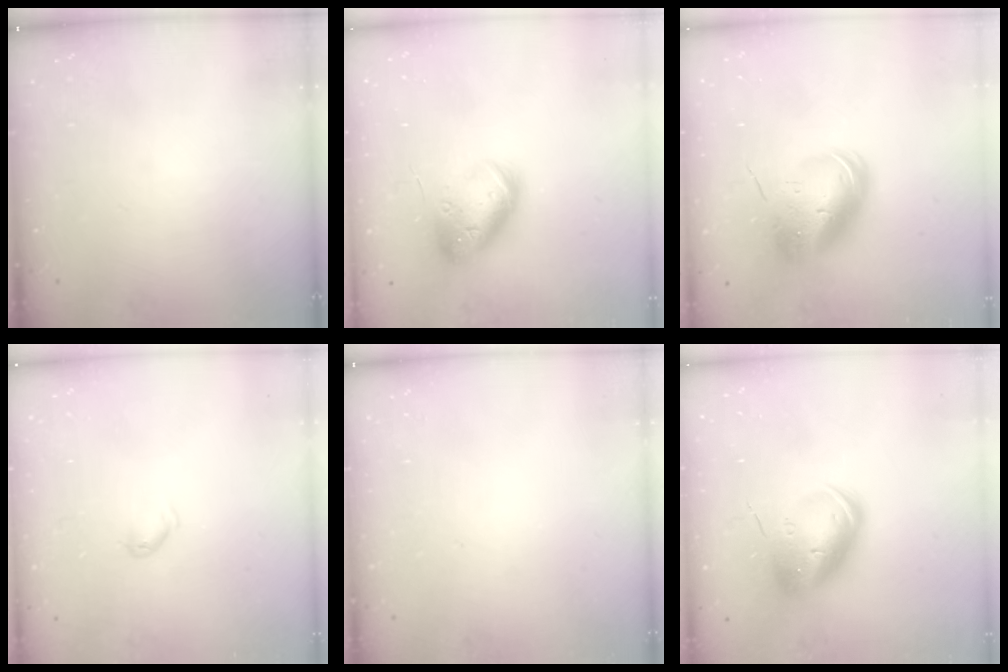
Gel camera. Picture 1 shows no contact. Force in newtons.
{"total": 17.1, "press": 16.9, "slide": 2.7}
{"total": 13.3, "press": 13.1, "slide": 2.4}
{"total": 4.4, "press": 4.3, "slide": 0.7}
{"total": 0.0}
{"total": 14.4, "press": 14.2, "slide": 2.6}